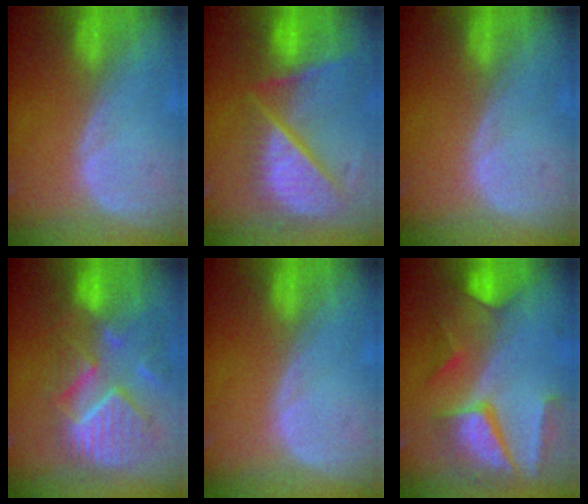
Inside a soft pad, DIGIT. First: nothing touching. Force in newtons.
{"total": 12.0, "press": 10.0, "slide": 6.6}
{"total": 0.0}
{"total": 11.4, "press": 10.1, "slide": 5.2}
{"total": 0.0}
{"total": 10.3, "press": 8.8, "slide": 5.4}